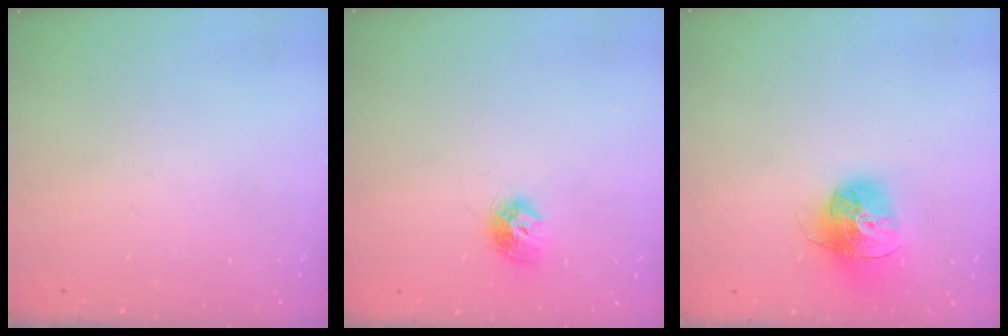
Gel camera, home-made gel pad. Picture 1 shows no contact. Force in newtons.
{"total": 8.3, "press": 8.3, "slide": 0.2}
{"total": 16.4, "press": 16.3, "slide": 1.8}